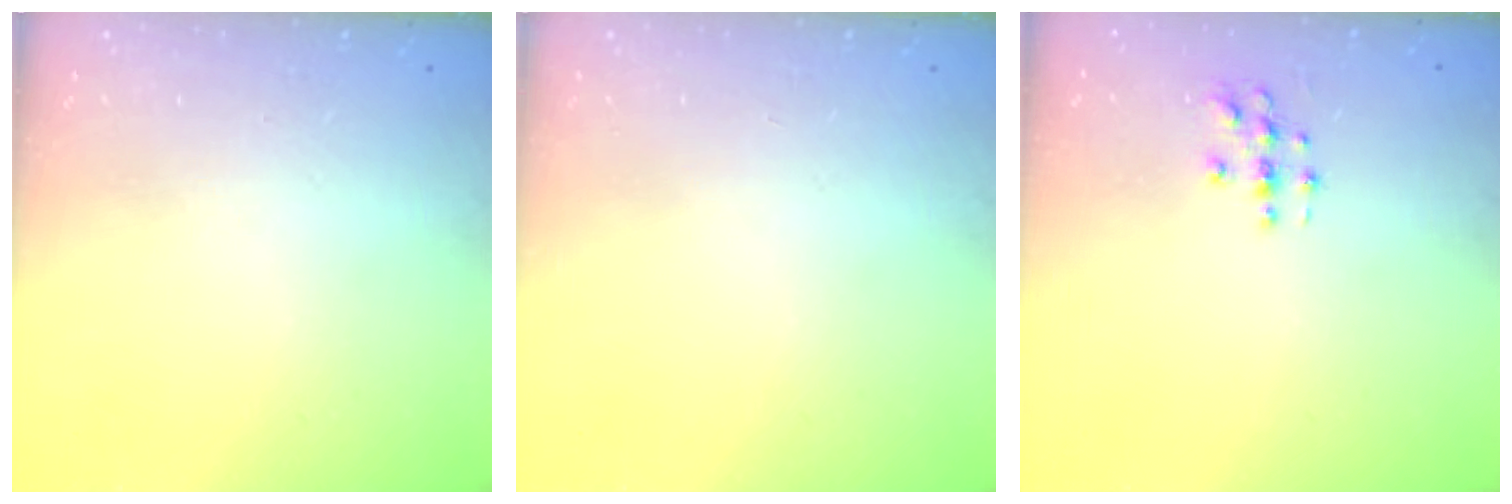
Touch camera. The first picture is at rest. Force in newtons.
{"total": 0.0}
{"total": 3.0, "press": 3.0, "slide": 0.3}